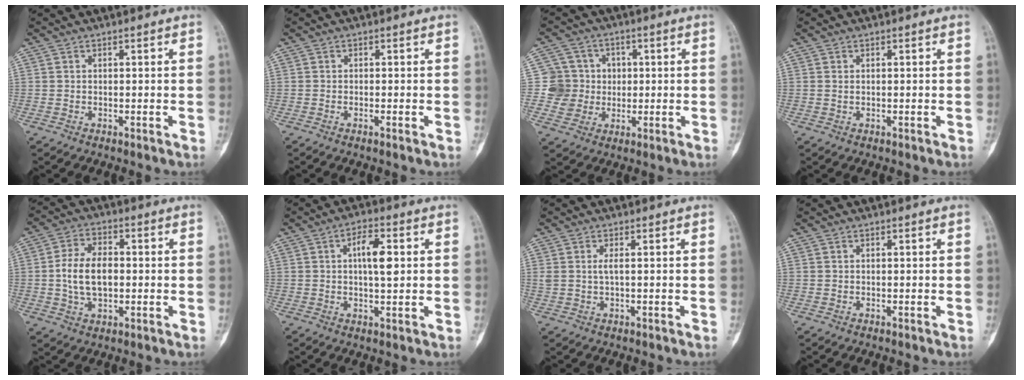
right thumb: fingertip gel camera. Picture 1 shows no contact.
{"total": 0.8, "force": [-0.4, 0.1, 0.7], "torque": [-0.014, 0.000, -0.007]}
{"total": 8.3, "force": [0.5, 8.2, 0.9], "torque": [0.027, 0.014, 0.007]}
{"total": 0.5, "force": [0.2, 0.3, 0.4], "torque": [-0.011, 0.002, 0.005]}
{"total": 9.3, "force": [-0.3, 5.7, 7.4], "torque": [-0.127, 0.011, -0.007]}
{"total": 7.0, "force": [1.1, 2.6, 6.4], "torque": [-0.096, 0.001, 0.014]}
{"total": 1.7, "force": [0.4, 0.5, 1.6], "torque": [-0.045, 0.007, 0.015]}
{"total": 0.0}